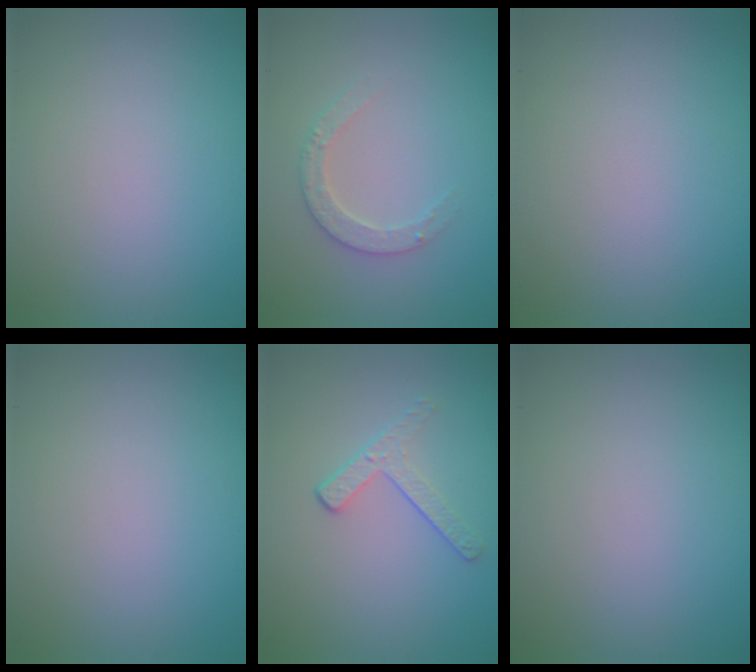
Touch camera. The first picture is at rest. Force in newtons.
{"total": 2.1, "press": 2.1, "slide": 0.3}
{"total": 0.0}
{"total": 0.0}
{"total": 1.8, "press": 1.1, "slide": 1.4}
{"total": 0.0}